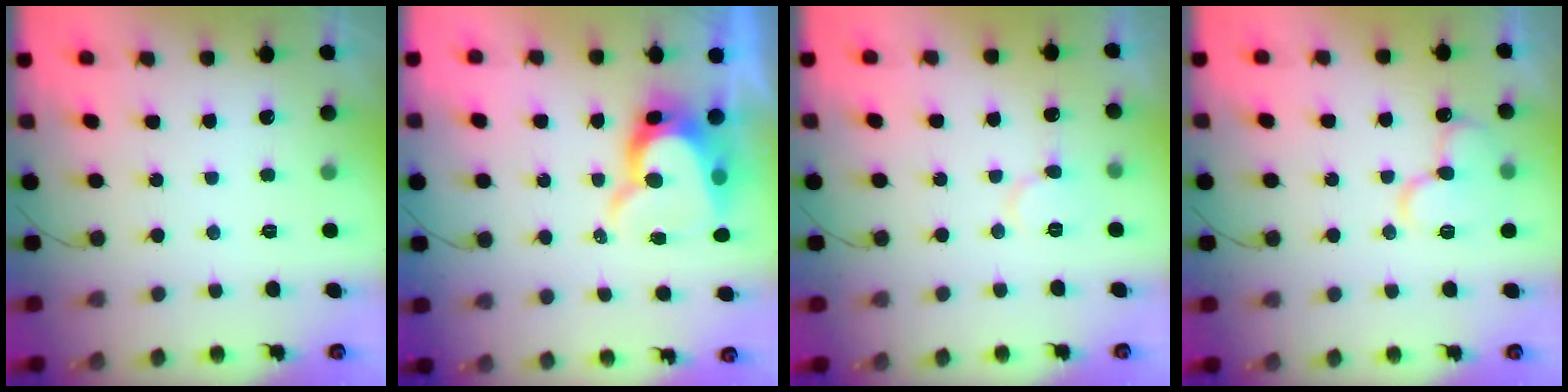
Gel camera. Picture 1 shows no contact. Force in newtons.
{"total": 11.5, "press": 11.5, "slide": 0.9}
{"total": 6.2, "press": 6.2, "slide": 0.1}
{"total": 12.8, "press": 12.7, "slide": 1.6}